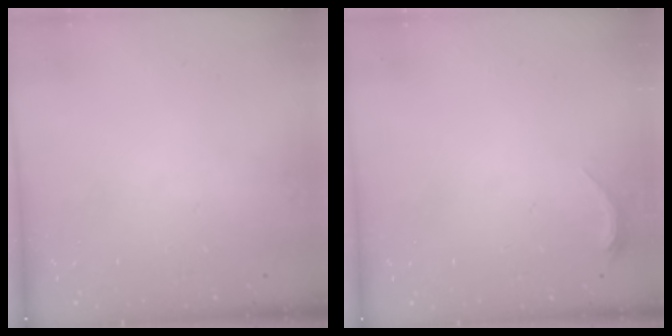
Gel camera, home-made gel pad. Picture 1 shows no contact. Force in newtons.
{"total": 3.7, "press": 3.6, "slide": 0.7}